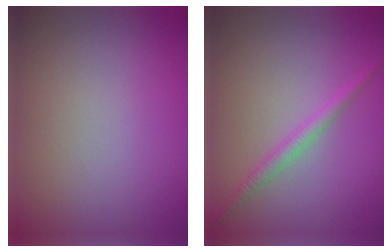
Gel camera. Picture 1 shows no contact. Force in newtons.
{"total": 1.8, "press": 1.8, "slide": 0.0}